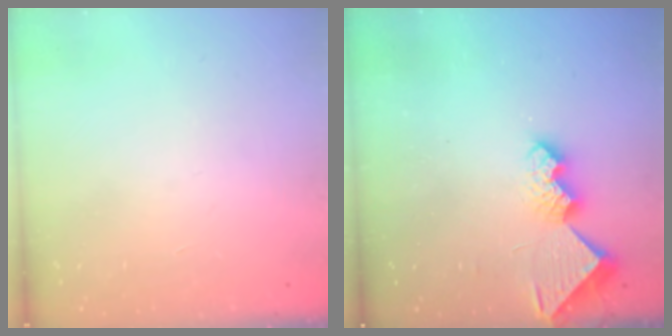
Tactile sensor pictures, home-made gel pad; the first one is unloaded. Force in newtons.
{"total": 8.4, "press": 8.4, "slide": 0.4}